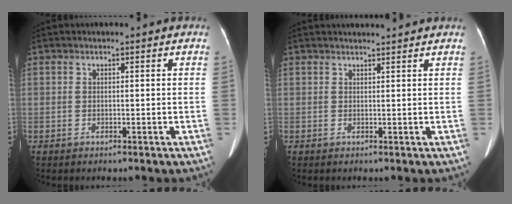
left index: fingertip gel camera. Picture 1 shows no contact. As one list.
[{"total": 3.5, "force": [3.4, -0.1, 0.8], "torque": [-0.011, 0.019, 0.044]}]